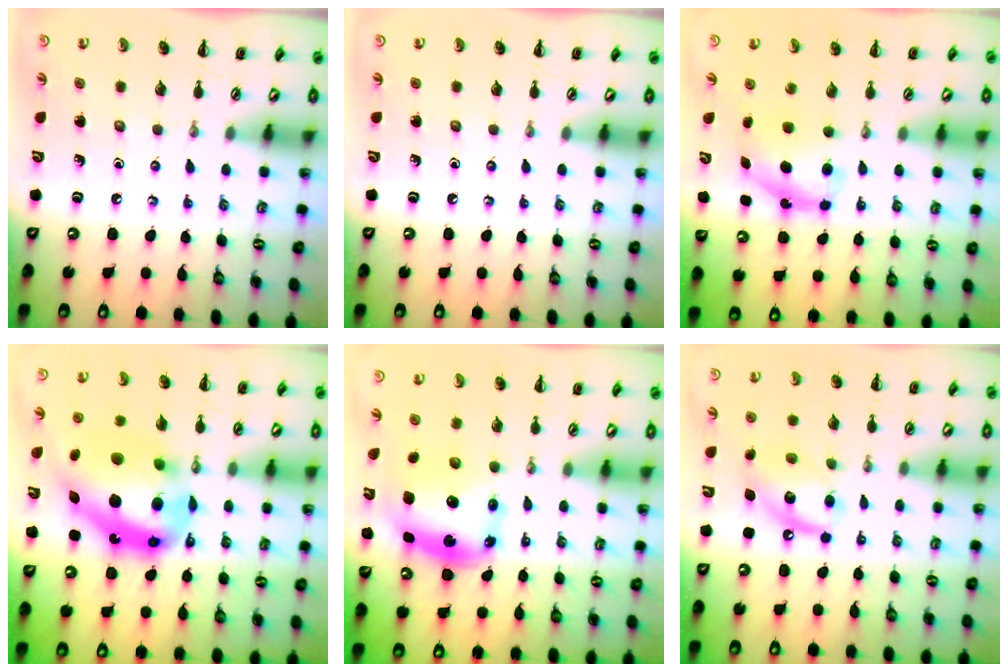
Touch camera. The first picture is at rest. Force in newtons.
{"total": 0.0}
{"total": 5.9, "press": 5.9, "slide": 0.6}
{"total": 22.5, "press": 21.8, "slide": 5.5}
{"total": 7.0, "press": 6.9, "slide": 1.2}
{"total": 13.2, "press": 13.1, "slide": 1.9}